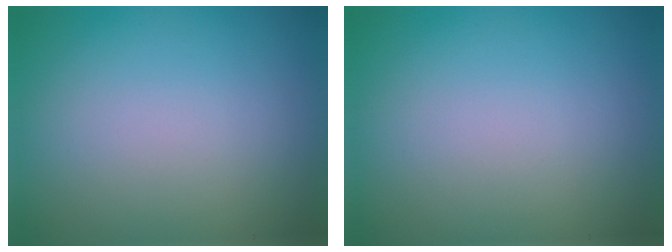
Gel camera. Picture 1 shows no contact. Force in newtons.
{"total": 0.0}